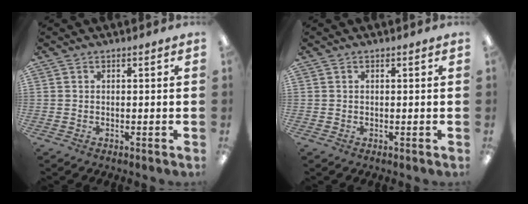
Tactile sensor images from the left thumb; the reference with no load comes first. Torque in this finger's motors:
{"motor_torque": [-0.20, 0.01, 0.12, -0.18, 0.00]}